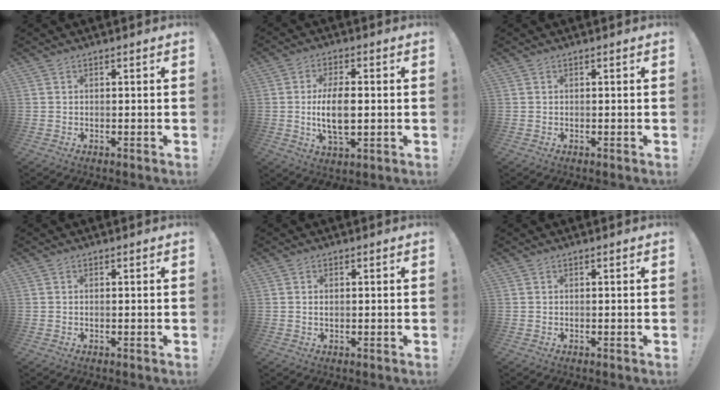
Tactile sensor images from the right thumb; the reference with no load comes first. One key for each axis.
{"total": 6.8, "fx": -0.5, "fy": 3.0, "fz": 6.0, "tx": -0.106, "ty": -0.009, "tz": -0.014}
{"total": 0.0}
{"total": 0.0}
{"total": 1.0, "fx": 0.3, "fy": 0.6, "fz": 0.8, "tx": -0.012, "ty": 0.002, "tz": 0.003}
{"total": 0.0}